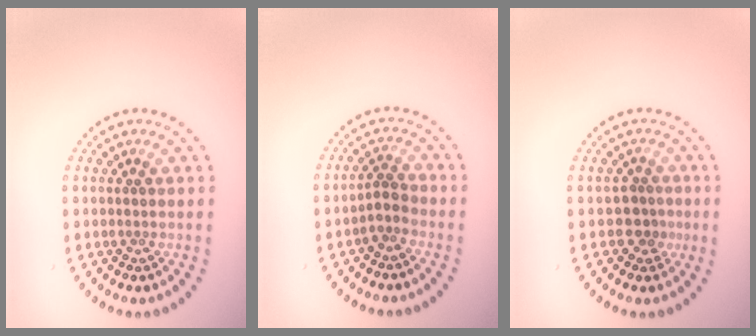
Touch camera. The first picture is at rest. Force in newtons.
{"total": 1.6, "press": 1.1, "slide": 1.1}
{"total": 1.9, "press": 1.6, "slide": 1.0}